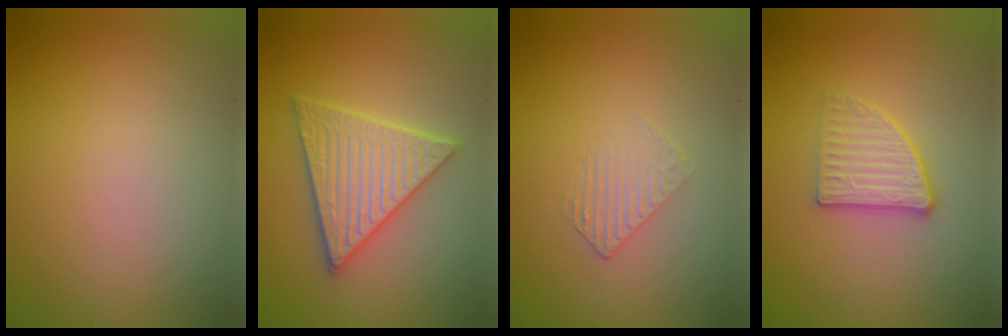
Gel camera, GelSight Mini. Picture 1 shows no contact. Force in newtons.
{"total": 5.6, "press": 5.6, "slide": 0.7}
{"total": 1.0, "press": 0.3, "slide": 1.0}
{"total": 2.7, "press": 2.4, "slide": 1.2}